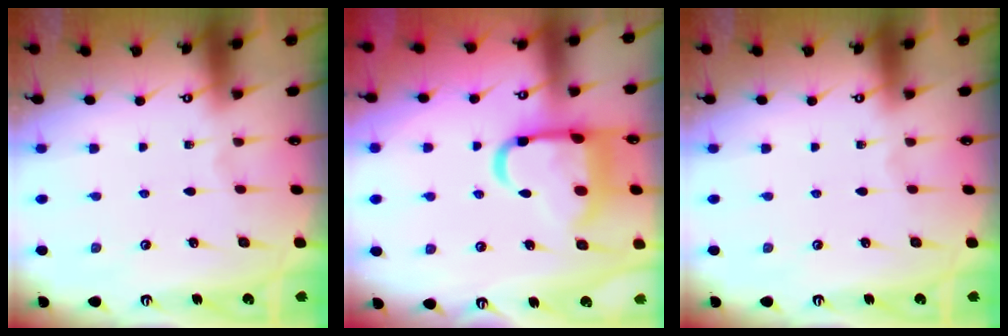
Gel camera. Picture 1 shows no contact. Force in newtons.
{"total": 16.3, "press": 16.2, "slide": 1.9}
{"total": 0.0}